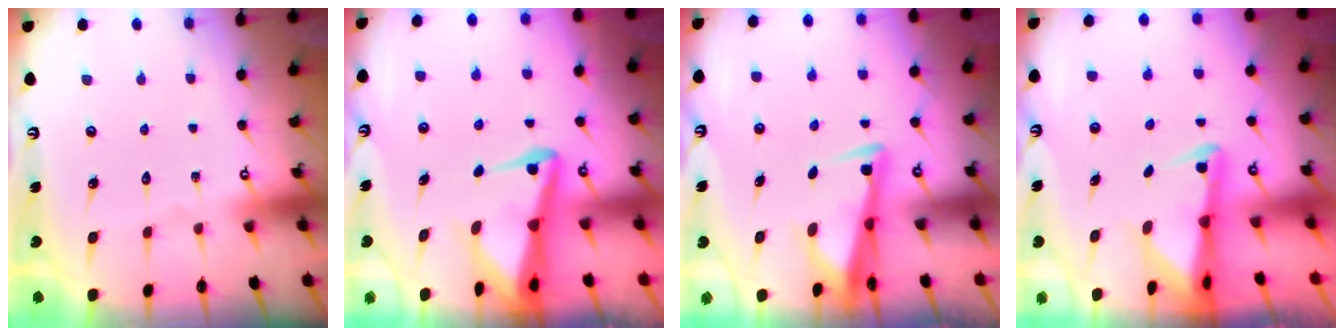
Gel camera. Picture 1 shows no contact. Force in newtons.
{"total": 5.3, "press": 5.2, "slide": 0.9}
{"total": 3.6, "press": 3.5, "slide": 0.9}
{"total": 2.8, "press": 2.8, "slide": 0.6}